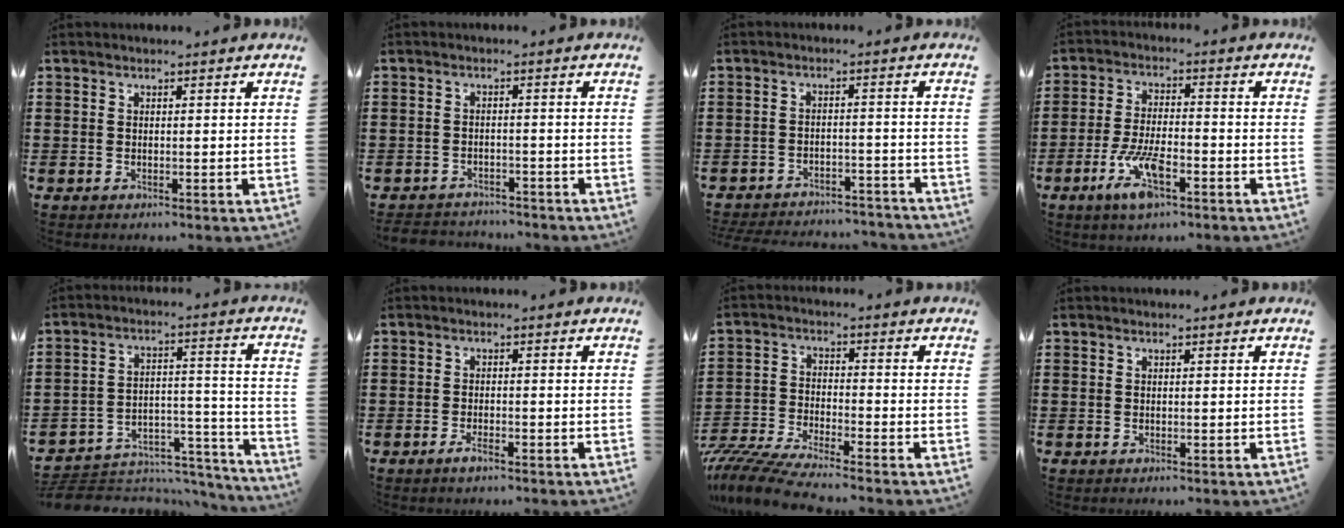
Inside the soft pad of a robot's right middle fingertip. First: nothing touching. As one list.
[{"total": 2.5, "force": [-2.5, 0.5, -0.2], "torque": [-0.005, -0.003, -0.055]}, {"total": 3.9, "force": [-3.9, 0.3, 0.3], "torque": [-0.016, 0.001, -0.084]}, {"total": 8.5, "force": [-4.0, 2.9, 6.9], "torque": [-0.149, -0.006, -0.073]}, {"total": 5.9, "force": [-5.4, 2.2, 0.7], "torque": [-0.010, 0.015, -0.105]}, {"total": 1.8, "force": [-1.2, 0.5, 1.2], "torque": [-0.023, 0.000, -0.024]}, {"total": 6.3, "force": [-6.0, -0.1, 1.9], "torque": [-0.061, -0.017, -0.123]}, {"total": 0.0}]